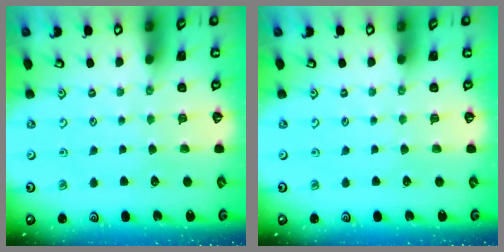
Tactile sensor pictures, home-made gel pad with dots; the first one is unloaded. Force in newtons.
{"total": 0.0}